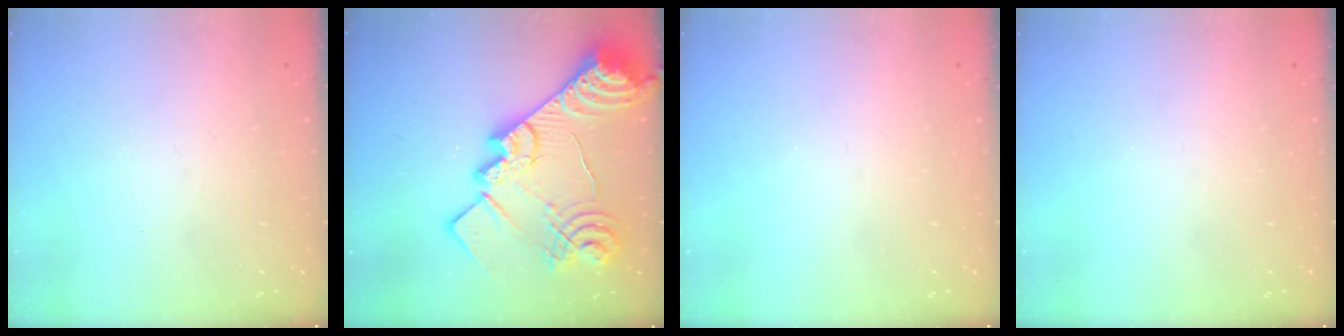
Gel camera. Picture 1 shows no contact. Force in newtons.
{"total": 31.6, "press": 31.4, "slide": 3.6}
{"total": 0.0}
{"total": 0.0}